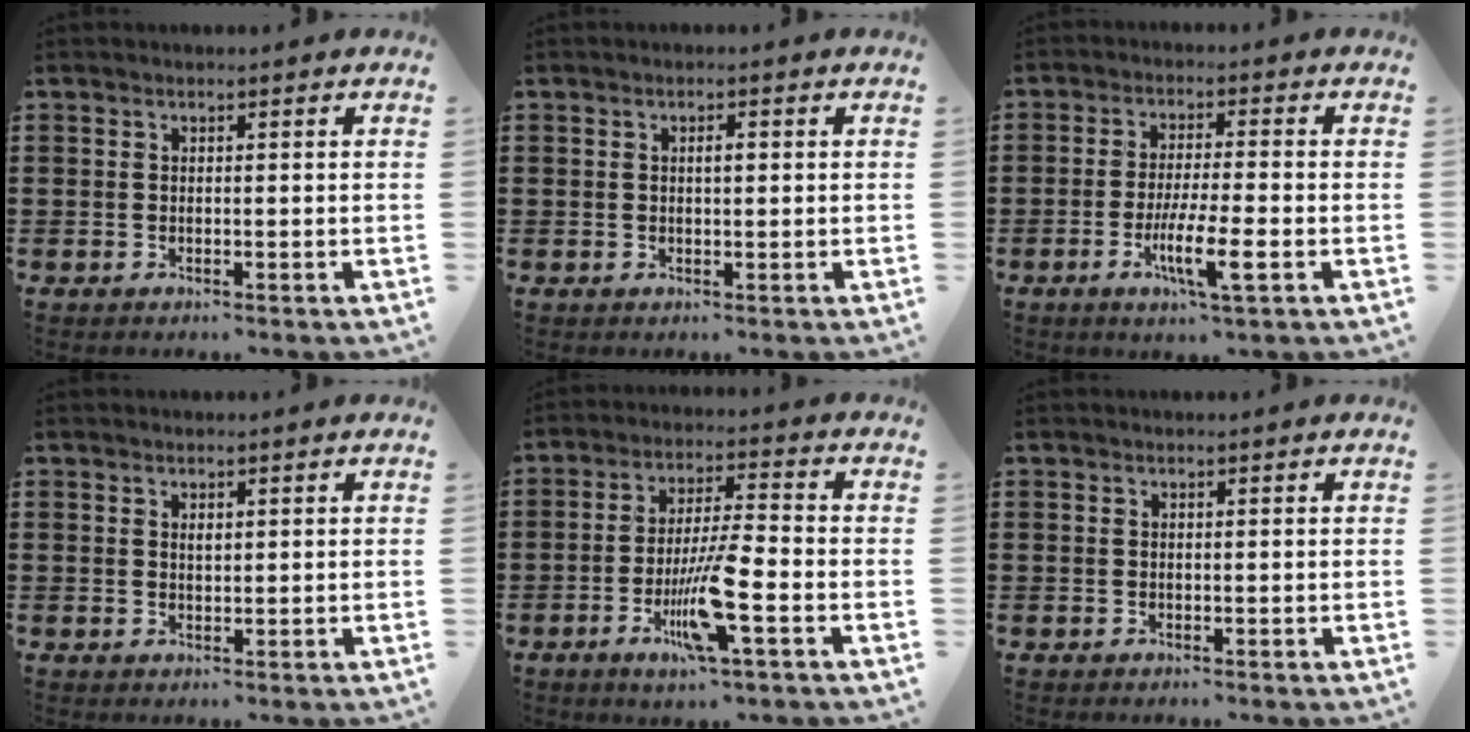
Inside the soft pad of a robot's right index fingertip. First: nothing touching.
{"total": 1.3, "force": [0.2, 0.4, 1.3], "torque": [-0.024, 0.002, 0.001]}
{"total": 7.4, "force": [-2.7, 1.1, 6.8], "torque": [-0.130, -0.013, -0.049]}
{"total": 1.0, "force": [0.4, 0.5, 0.8], "torque": [-0.017, 0.003, 0.007]}
{"total": 9.2, "force": [-3.4, 1.3, 8.5], "torque": [-0.163, -0.009, -0.064]}
{"total": 0.0}